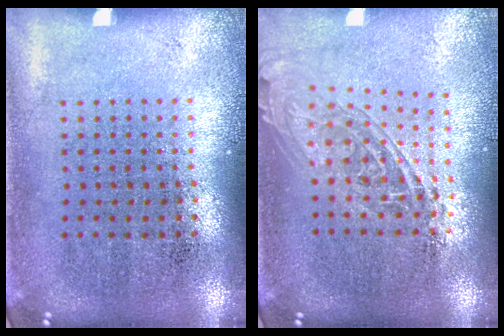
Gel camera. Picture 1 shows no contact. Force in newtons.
{"total": 1.6, "press": 1.3, "slide": 0.9}